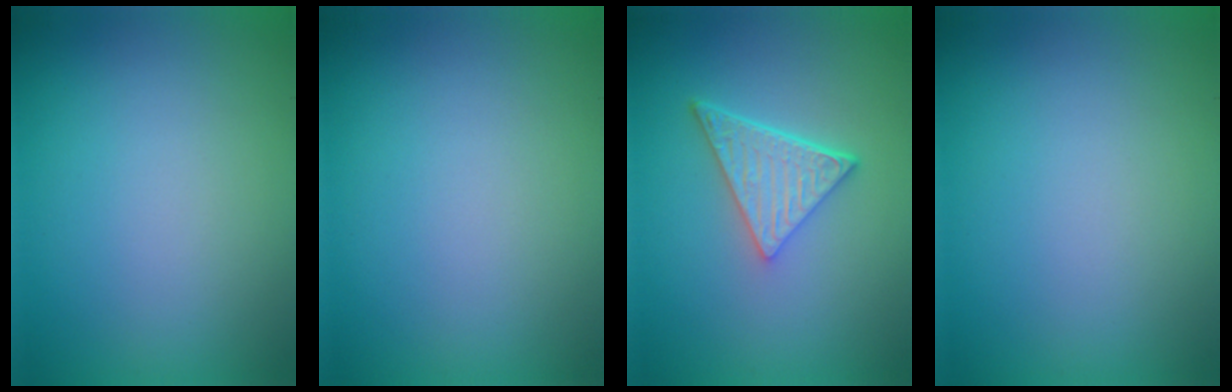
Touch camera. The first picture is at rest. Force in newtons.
{"total": 0.0}
{"total": 4.7, "press": 3.4, "slide": 3.3}
{"total": 0.0}